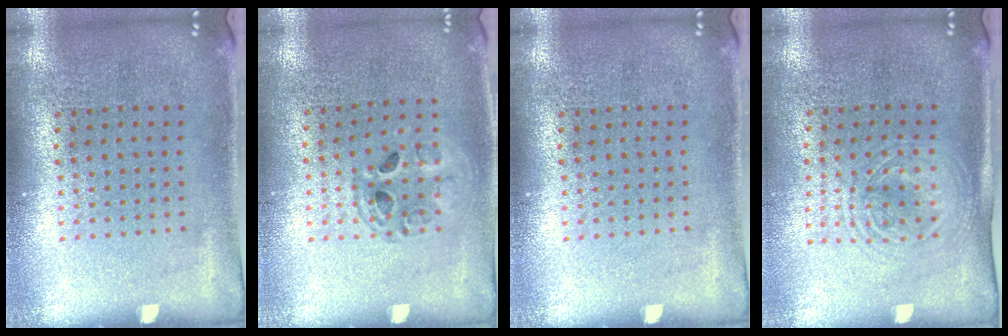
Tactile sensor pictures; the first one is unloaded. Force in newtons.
{"total": 1.3, "press": 1.3, "slide": 0.4}
{"total": 0.0}
{"total": 1.5, "press": 1.3, "slide": 0.7}